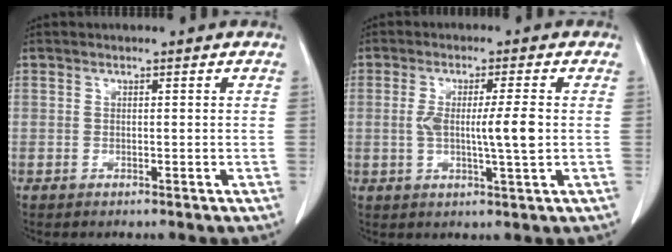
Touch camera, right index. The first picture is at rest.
{"total": 6.2, "force": [-0.1, -0.1, 6.2], "torque": [-0.108, -0.002, -0.001]}